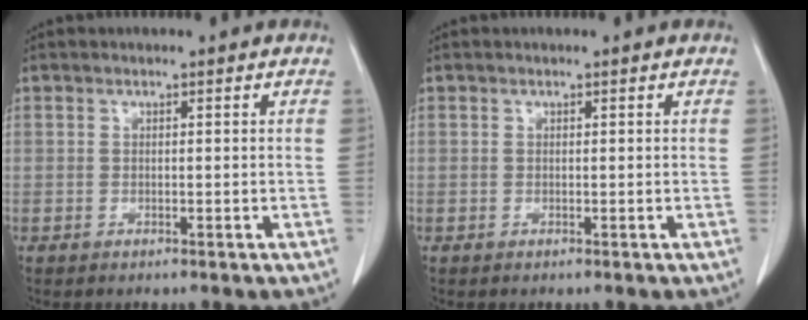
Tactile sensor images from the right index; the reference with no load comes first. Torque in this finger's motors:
{"motor_torque": [0.06, -0.02, -0.01, 0.01]}